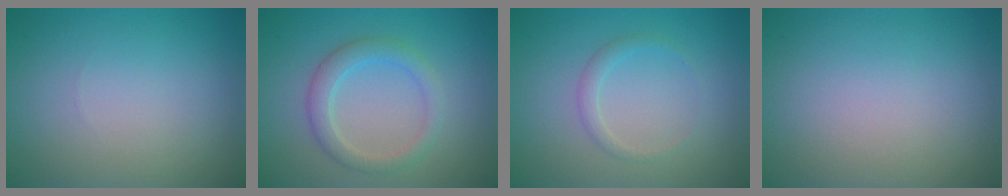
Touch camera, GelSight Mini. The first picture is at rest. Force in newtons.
{"total": 2.8, "press": 2.8, "slide": 0.1}
{"total": 1.2, "press": 1.2, "slide": 0.1}
{"total": 0.0}